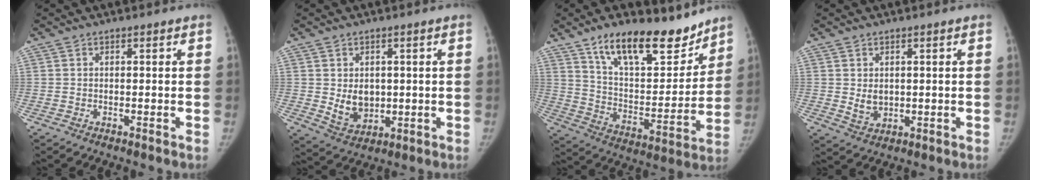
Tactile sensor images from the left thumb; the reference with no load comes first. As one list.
[{"total": 6.6, "force": [0.3, 5.2, 4.1], "torque": [-0.040, -0.012, 0.022]}, {"total": 19.6, "force": [14.2, 7.9, 11.0], "torque": [-0.126, -0.081, 0.239]}, {"total": 3.6, "force": [0.4, 2.8, 2.3], "torque": [-0.028, -0.010, 0.018]}]